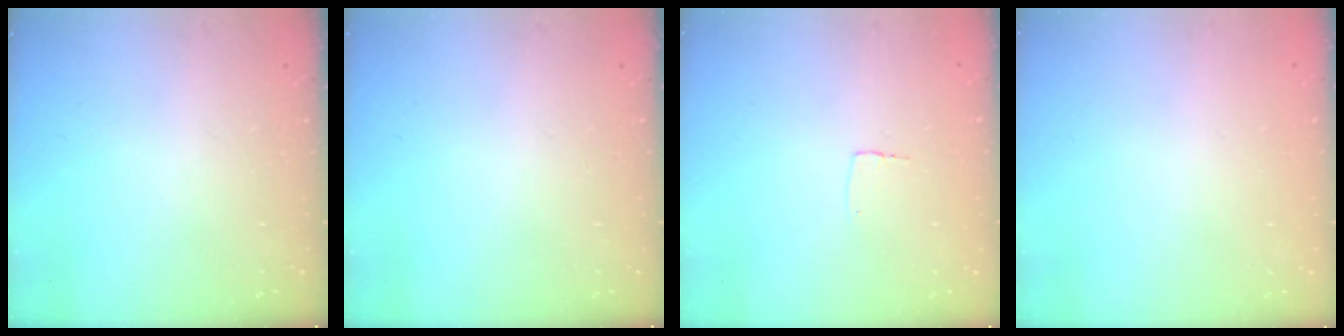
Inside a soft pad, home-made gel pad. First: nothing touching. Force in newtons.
{"total": 0.0}
{"total": 2.6, "press": 2.6, "slide": 0.1}
{"total": 0.0}